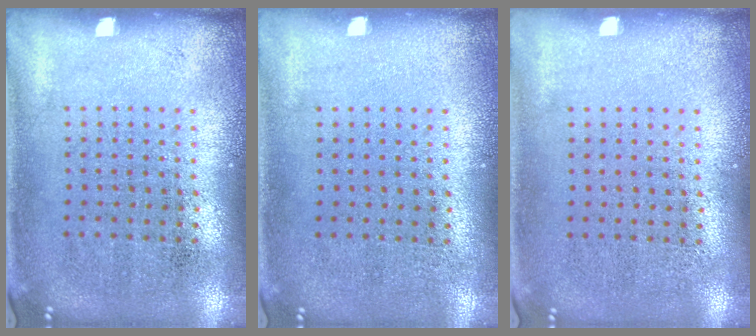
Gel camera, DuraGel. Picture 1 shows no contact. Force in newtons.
{"total": 0.0}
{"total": 0.0}